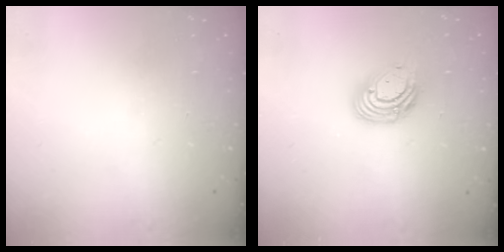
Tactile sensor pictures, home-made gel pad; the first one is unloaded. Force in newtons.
{"total": 10.7, "press": 10.7, "slide": 0.8}